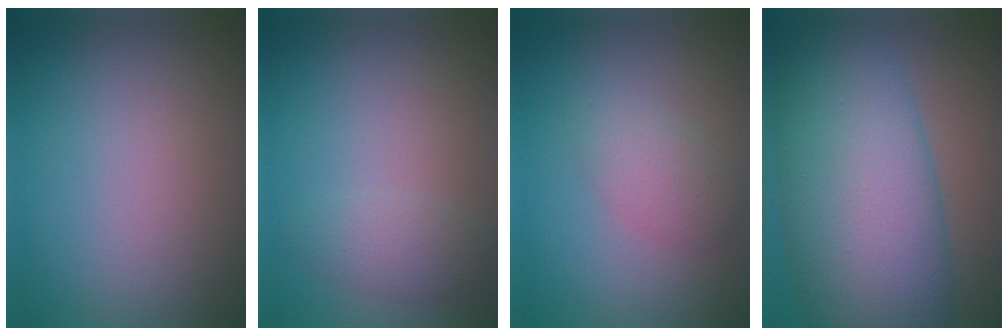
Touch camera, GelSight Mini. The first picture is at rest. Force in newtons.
{"total": 2.0, "press": 2.0, "slide": 0.1}
{"total": 2.4, "press": 2.4, "slide": 0.1}
{"total": 13.1, "press": 13.1, "slide": 0.2}